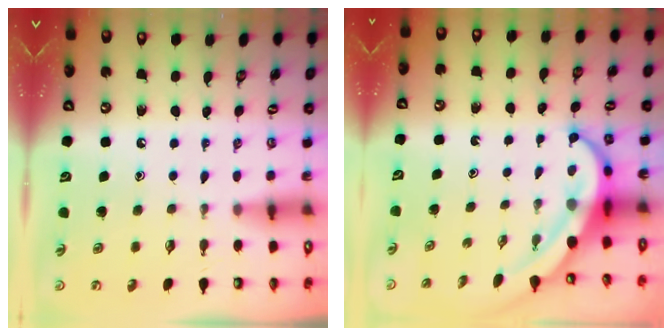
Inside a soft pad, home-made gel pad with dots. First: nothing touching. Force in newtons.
{"total": 7.1, "press": 7.1, "slide": 0.9}